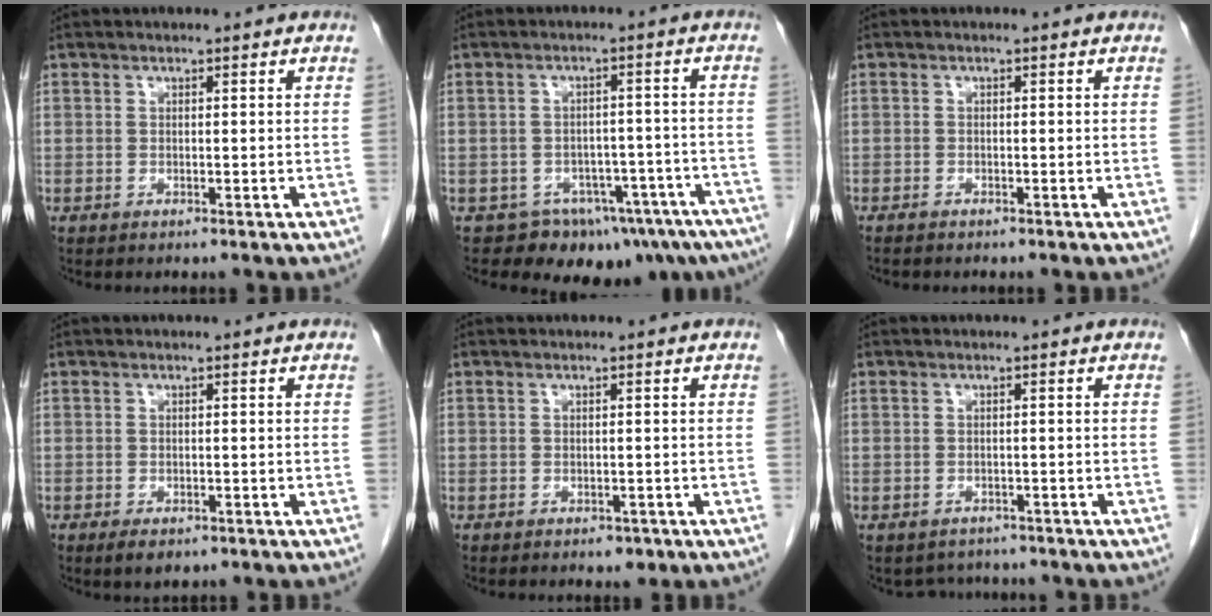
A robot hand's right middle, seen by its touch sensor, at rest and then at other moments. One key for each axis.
{"total": 12.0, "fx": -9.7, "fy": 6.0, "fz": 3.7, "tx": -0.021, "ty": 0.032, "tz": -0.116}
{"total": 1.1, "fx": -1.0, "fy": 0.3, "fz": 0.4, "tx": -0.012, "ty": -0.002, "tz": -0.014}
{"total": 2.8, "fx": -1.7, "fy": 1.3, "fz": 1.7, "tx": -0.028, "ty": -0.004, "tz": -0.019}
{"total": 1.5, "fx": -0.9, "fy": 0.9, "fz": 0.8, "tx": -0.010, "ty": 0.001, "tz": -0.005}
{"total": 3.3, "fx": -2.9, "fy": 1.6, "fz": 0.0, "tx": -0.001, "ty": 0.004, "tz": -0.041}